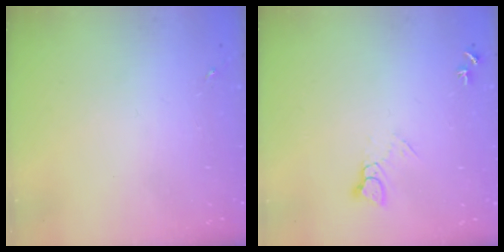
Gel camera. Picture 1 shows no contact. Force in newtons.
{"total": 4.5, "press": 4.5, "slide": 0.3}